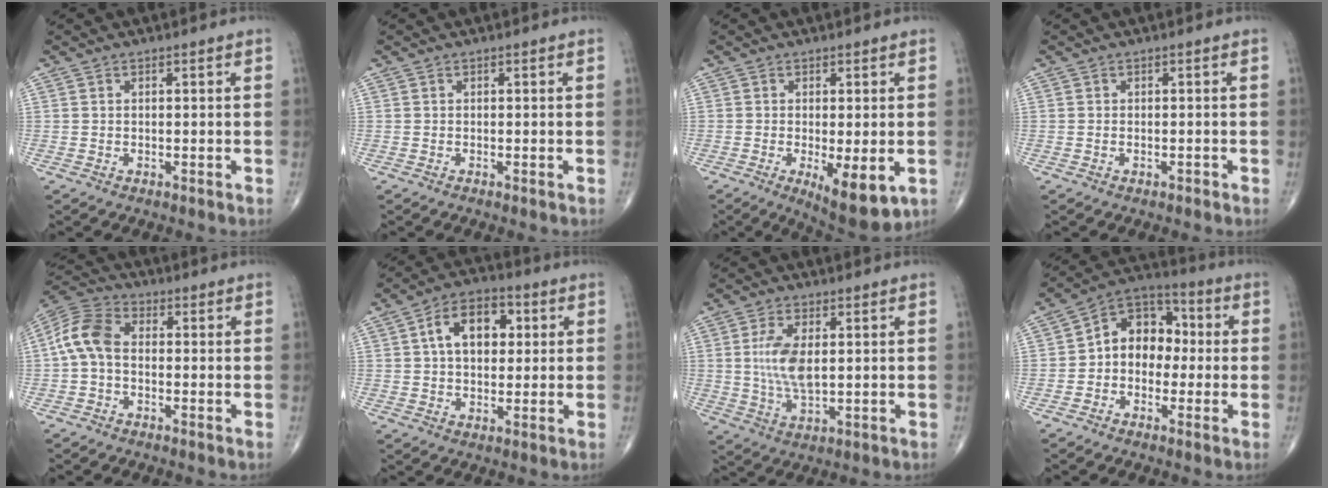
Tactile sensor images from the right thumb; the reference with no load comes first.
{"total": 0.0}
{"total": 9.4, "force": [-2.7, 3.1, 8.5], "torque": [-0.123, -0.023, -0.033]}
{"total": 0.5, "force": [-0.4, 0.2, 0.3], "torque": [-0.010, 0.006, -0.004]}
{"total": 8.4, "force": [-0.5, 5.5, 6.4], "torque": [-0.127, 0.026, -0.026]}
{"total": 10.9, "force": [2.4, 6.9, 8.0], "torque": [-0.109, 0.014, 0.034]}
{"total": 8.5, "force": [1.2, 4.1, 7.3], "torque": [-0.149, -0.009, 0.027]}
{"total": 11.1, "force": [-0.3, 8.5, 7.2], "torque": [-0.074, 0.042, -0.024]}